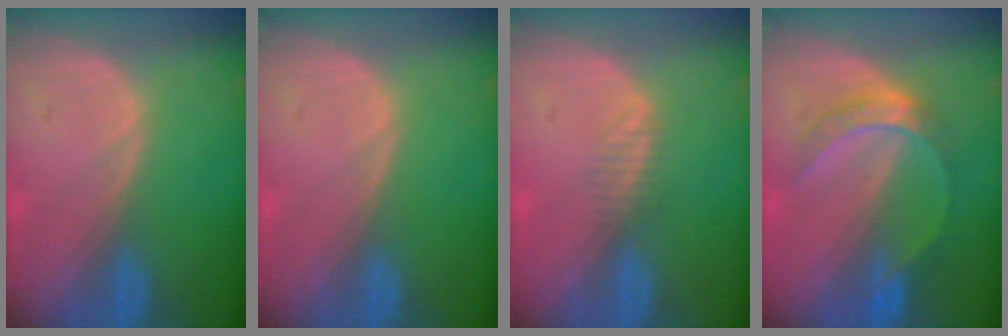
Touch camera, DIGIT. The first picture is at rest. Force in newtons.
{"total": 0.0}
{"total": 1.7, "press": 1.4, "slide": 1.0}
{"total": 5.2, "press": 5.2, "slide": 0.5}